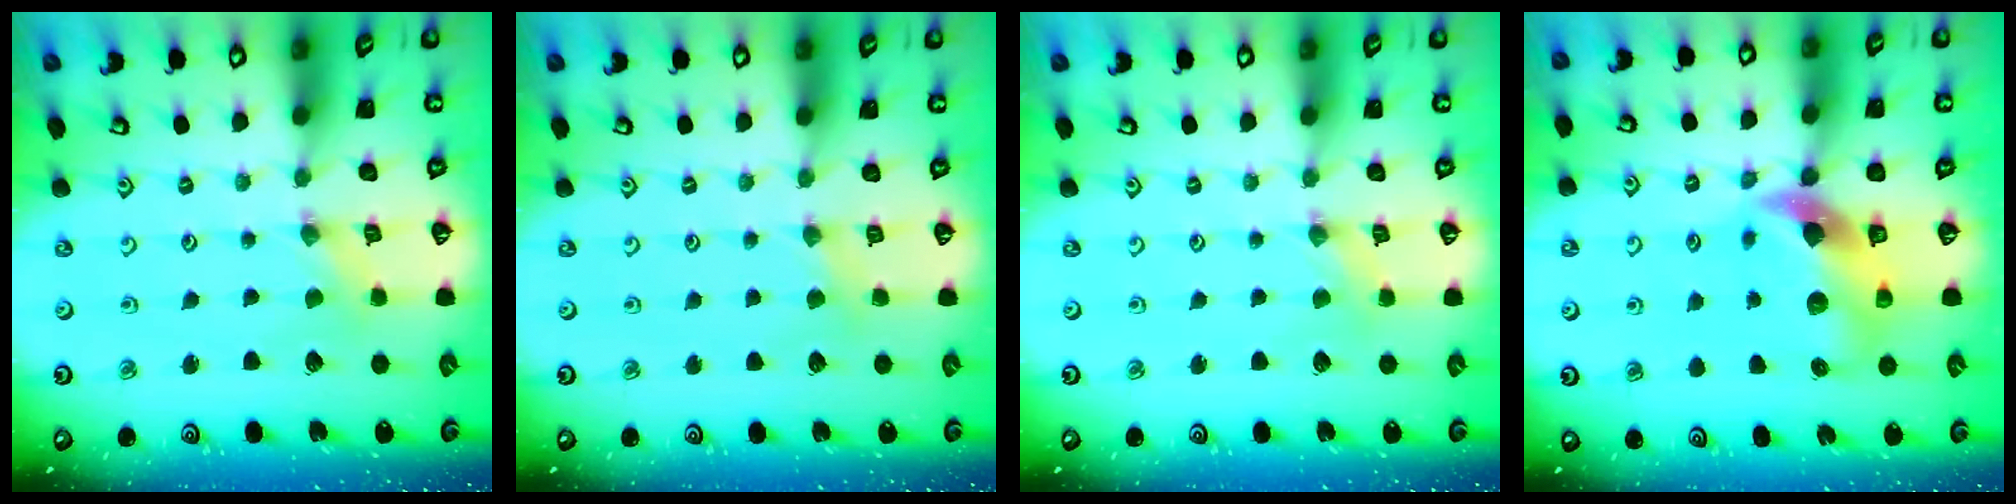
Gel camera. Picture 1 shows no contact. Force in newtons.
{"total": 2.3, "press": 2.2, "slide": 0.4}
{"total": 1.2, "press": 1.2, "slide": 0.2}
{"total": 12.0, "press": 11.8, "slide": 1.9}